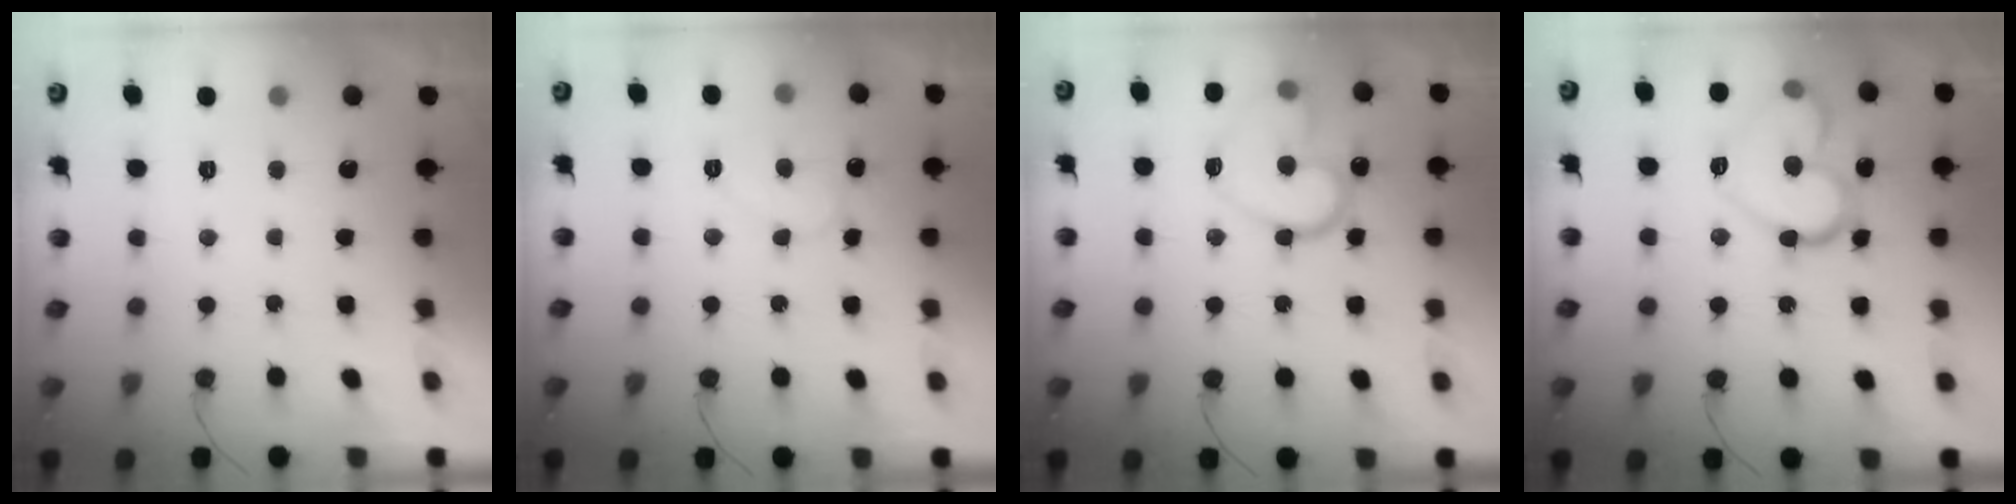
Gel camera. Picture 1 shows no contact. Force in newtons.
{"total": 7.8, "press": 7.7, "slide": 0.7}
{"total": 15.0, "press": 14.9, "slide": 1.4}
{"total": 15.5, "press": 15.5, "slide": 1.3}